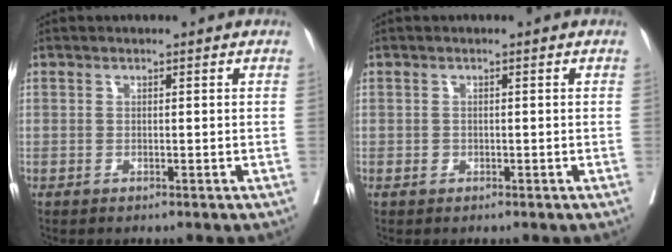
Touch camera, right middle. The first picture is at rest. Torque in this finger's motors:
{"motor_torque": [0.04, 0.01, -0.04, 0.01]}